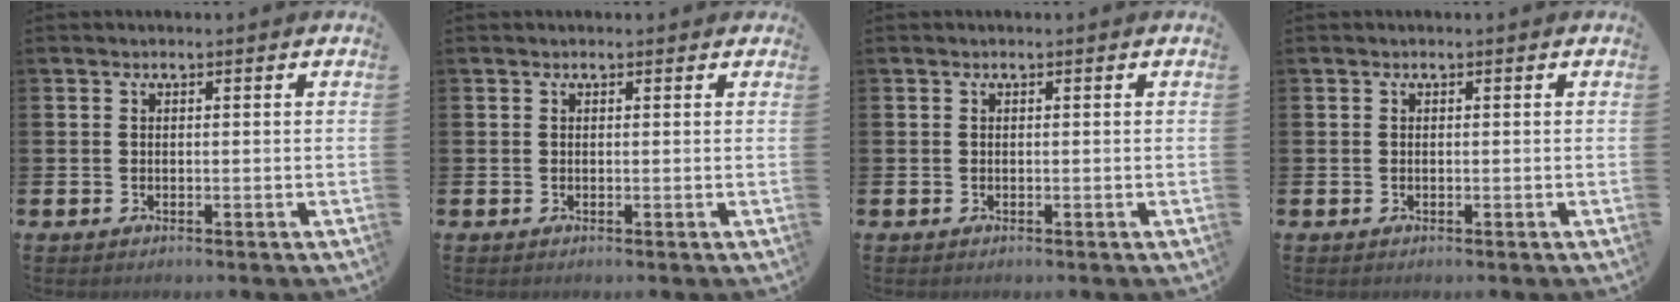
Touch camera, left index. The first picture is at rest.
{"total": 0.0}
{"total": 0.0}
{"total": 0.0}